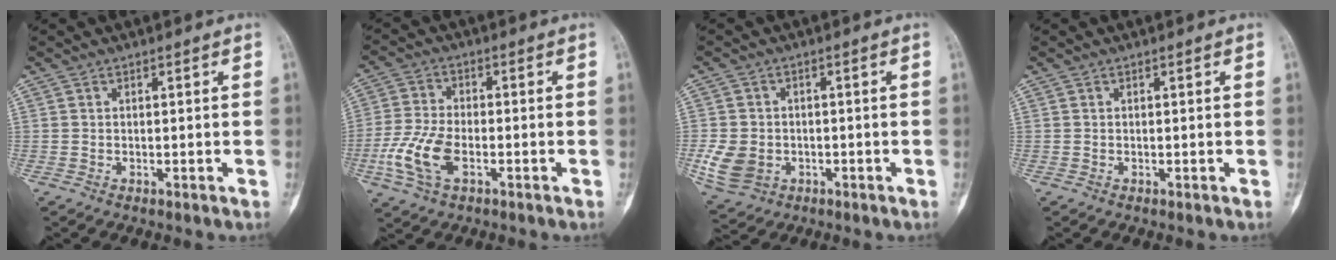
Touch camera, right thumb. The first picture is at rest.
{"total": 9.6, "force": [-3.2, 5.0, 7.5], "torque": [-0.174, 0.008, -0.066]}
{"total": 7.5, "force": [-1.7, 6.1, 4.1], "torque": [-0.071, 0.007, -0.022]}
{"total": 0.0}